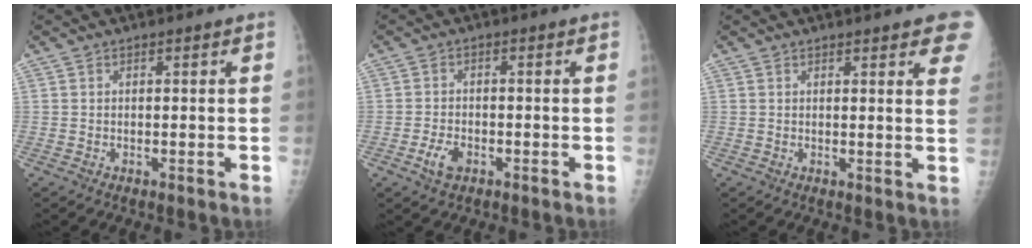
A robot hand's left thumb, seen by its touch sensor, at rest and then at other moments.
{"total": 3.7, "force": [-1.7, 2.3, 2.3], "torque": [-0.042, 0.007, -0.030]}
{"total": 8.3, "force": [5.7, 1.8, 5.8], "torque": [-0.047, -0.013, 0.057]}